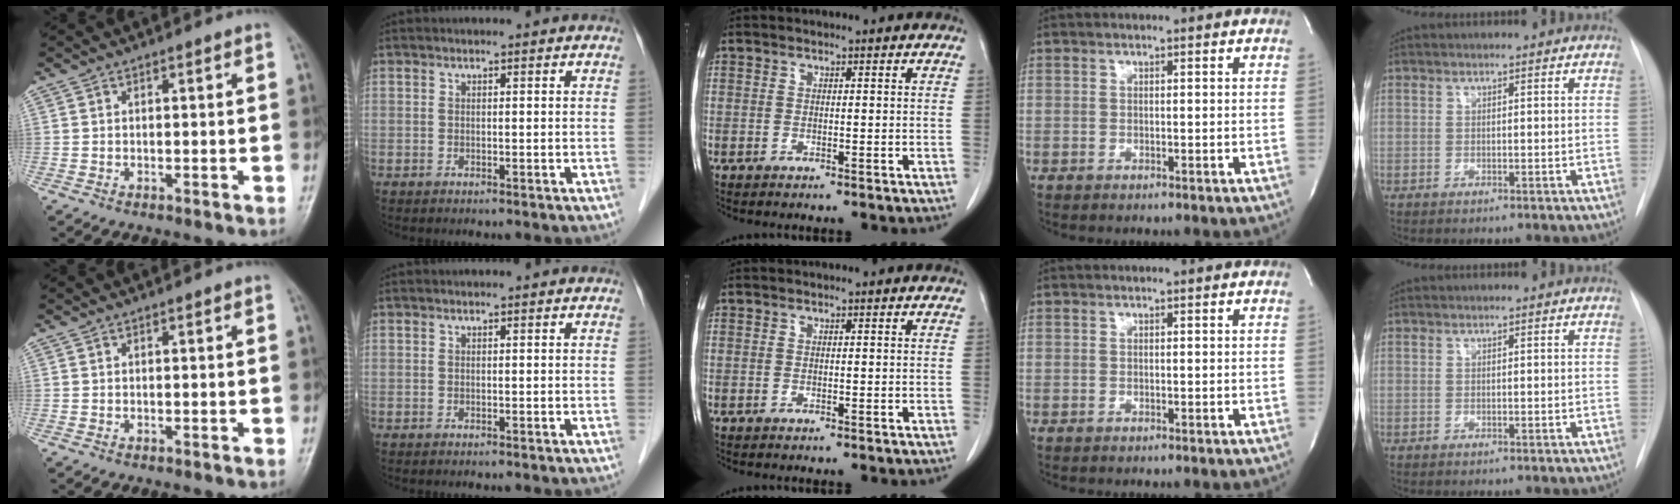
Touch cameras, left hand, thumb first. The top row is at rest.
{}